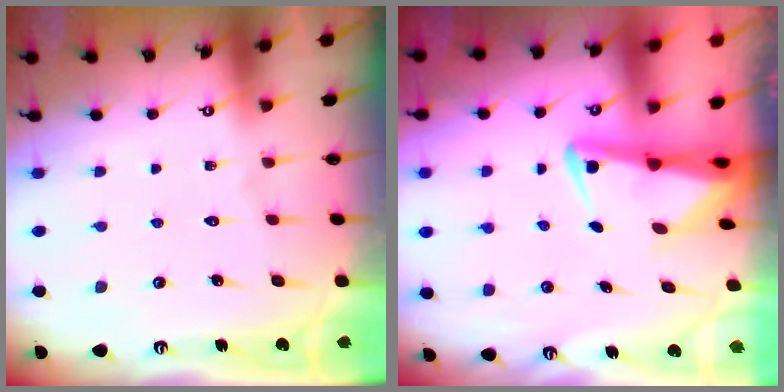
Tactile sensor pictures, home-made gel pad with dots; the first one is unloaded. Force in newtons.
{"total": 3.6, "press": 3.5, "slide": 0.7}